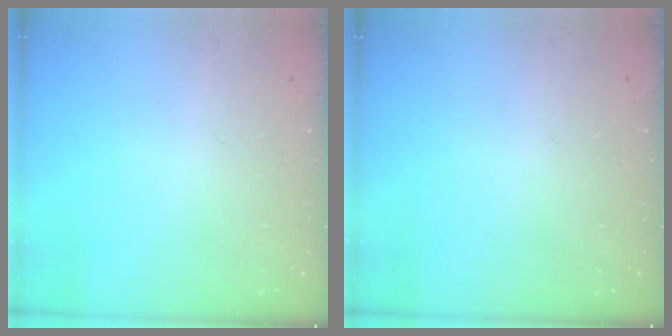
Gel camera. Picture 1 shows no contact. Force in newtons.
{"total": 0.0}